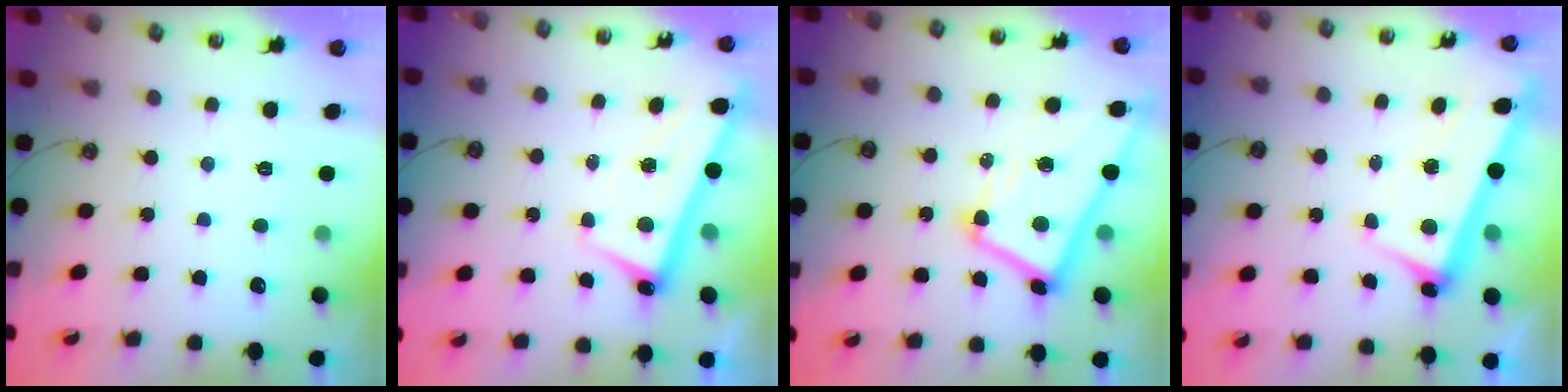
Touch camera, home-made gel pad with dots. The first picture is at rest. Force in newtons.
{"total": 2.6, "press": 2.5, "slide": 0.6}
{"total": 10.4, "press": 10.4, "slide": 1.1}
{"total": 1.9, "press": 1.6, "slide": 0.9}